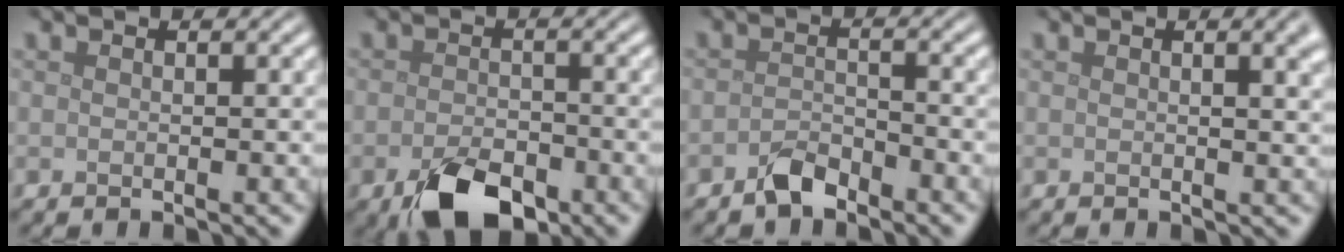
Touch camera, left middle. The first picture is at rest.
{"total": 6.1, "force": [-3.4, 3.2, 3.8], "torque": [-0.068, -0.012, -0.059]}
{"total": 2.2, "force": [-1.8, 0.9, 0.9], "torque": [-0.017, 0.005, -0.038]}
{"total": 3.7, "force": [1.3, 1.5, 3.1], "torque": [-0.020, 0.010, 0.013]}